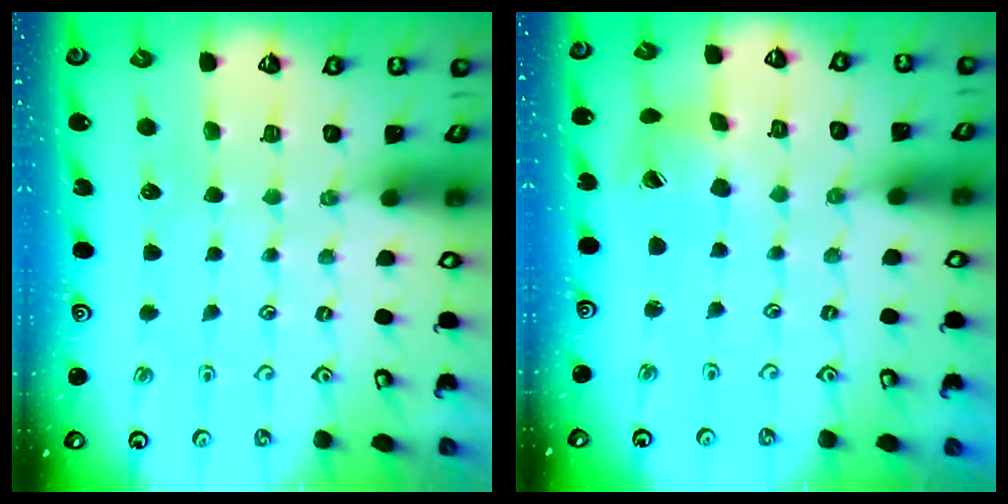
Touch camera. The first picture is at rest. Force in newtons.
{"total": 5.4, "press": 5.4, "slide": 0.5}